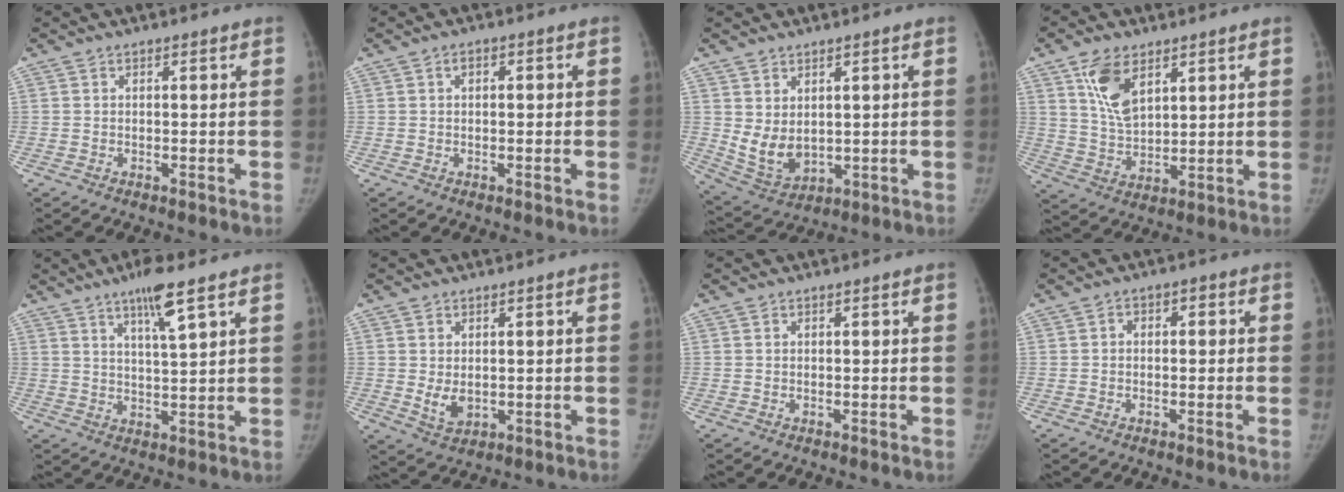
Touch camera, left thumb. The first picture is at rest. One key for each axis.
{"total": 1.9, "fx": 0.2, "fy": 1.3, "fz": 1.3, "tx": -0.013, "ty": 0.005, "tz": -0.002}
{"total": 7.2, "fx": 1.3, "fy": 5.0, "fz": 5.1, "tx": -0.081, "ty": -0.013, "tz": 0.049}
{"total": 9.6, "fx": 4.8, "fy": 5.3, "fz": 6.4, "tx": -0.098, "ty": -0.025, "tz": 0.098}
{"total": 7.4, "fx": 4.5, "fy": 0.6, "fz": 5.9, "tx": -0.103, "ty": -0.026, "tz": 0.081}
{"total": 4.2, "fx": 0.0, "fy": 3.0, "fz": 2.9, "tx": -0.044, "ty": -0.006, "tz": 0.011}
{"total": 0.0}
{"total": 2.7, "fx": -0.2, "fy": 2.0, "fz": 1.9, "tx": -0.013, "ty": 0.010, "tz": -0.012}